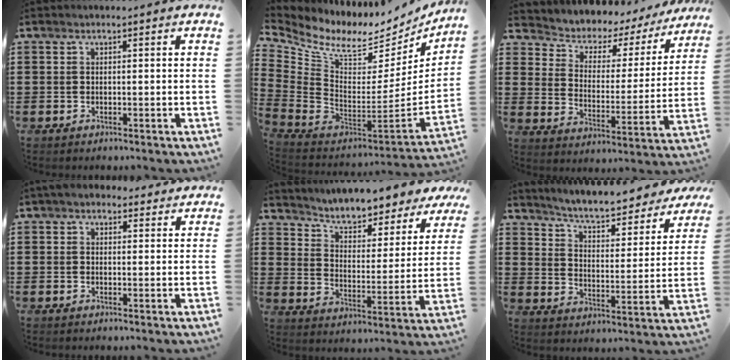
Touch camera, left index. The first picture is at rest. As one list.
[{"total": 7.0, "force": [5.6, 2.6, 3.2], "torque": [-0.102, -0.059, 0.094]}, {"total": 4.1, "force": [3.6, 1.8, 0.6], "torque": [-0.039, -0.035, 0.052]}, {"total": 3.0, "force": [2.5, 1.5, 0.7], "torque": [-0.022, 0.003, 0.046]}, {"total": 5.4, "force": [5.2, 0.5, 1.3], "torque": [-0.051, -0.044, 0.084]}, {"total": 5.5, "force": [5.2, 0.2, 1.7], "torque": [-0.056, -0.040, 0.084]}]